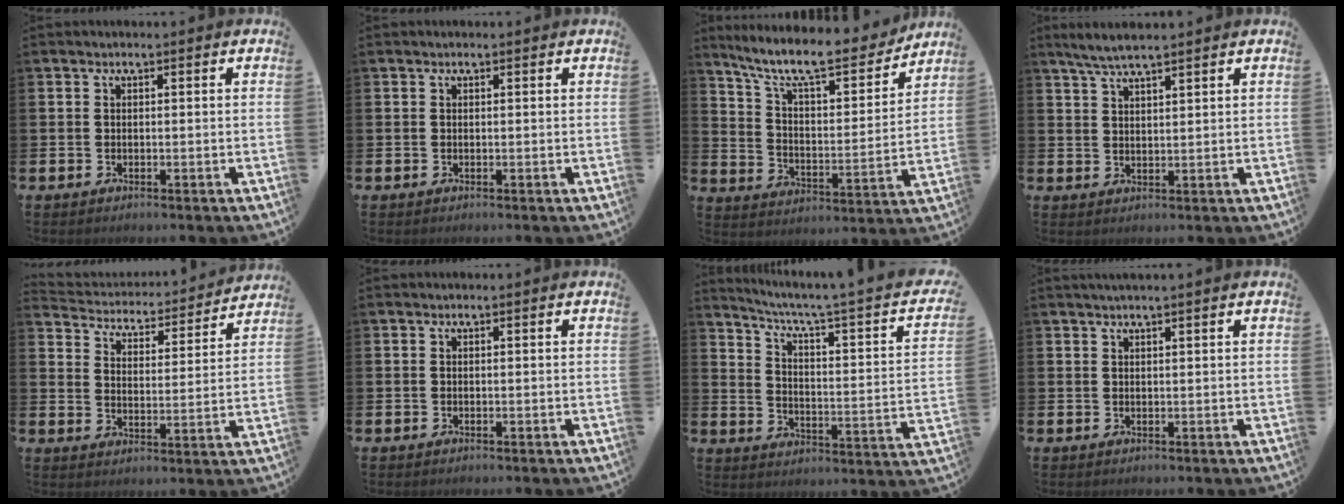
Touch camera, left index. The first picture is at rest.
{"total": 0.0}
{"total": 10.8, "force": [9.4, 2.3, 4.7], "torque": [-0.118, -0.063, 0.158]}
{"total": 4.4, "force": [3.9, 0.3, 1.9], "torque": [-0.042, -0.009, 0.070]}
{"total": 4.4, "force": [4.2, 1.1, 0.3], "torque": [-0.037, -0.040, 0.066]}
{"total": 0.0}
{"total": 5.2, "force": [3.6, 0.0, 3.7], "torque": [-0.083, -0.040, 0.048]}
{"total": 1.2, "force": [1.1, -0.2, 0.5], "torque": [-0.015, 0.003, 0.021]}